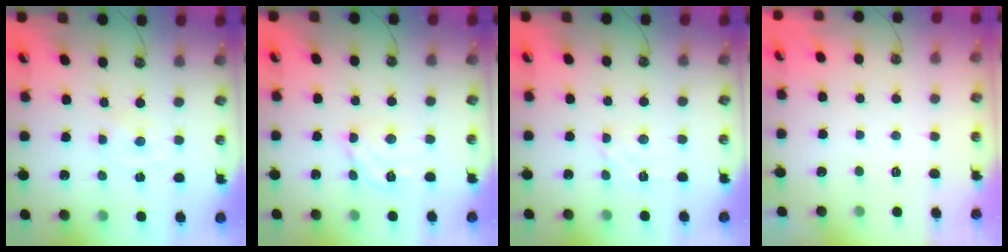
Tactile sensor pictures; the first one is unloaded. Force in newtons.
{"total": 7.6, "press": 7.6, "slide": 0.6}
{"total": 2.5, "press": 2.5, "slide": 0.3}
{"total": 0.0}